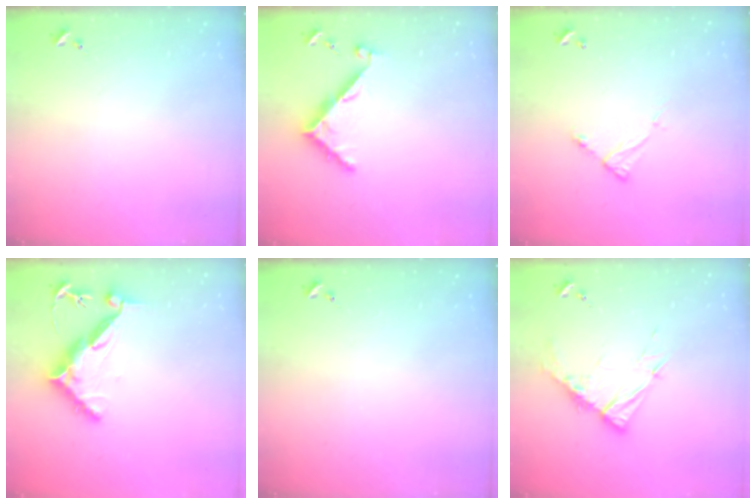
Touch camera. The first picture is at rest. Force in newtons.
{"total": 6.3, "press": 6.3, "slide": 0.5}
{"total": 6.4, "press": 6.4, "slide": 0.6}
{"total": 10.7, "press": 10.6, "slide": 0.9}
{"total": 0.0}
{"total": 11.3, "press": 11.2, "slide": 1.1}